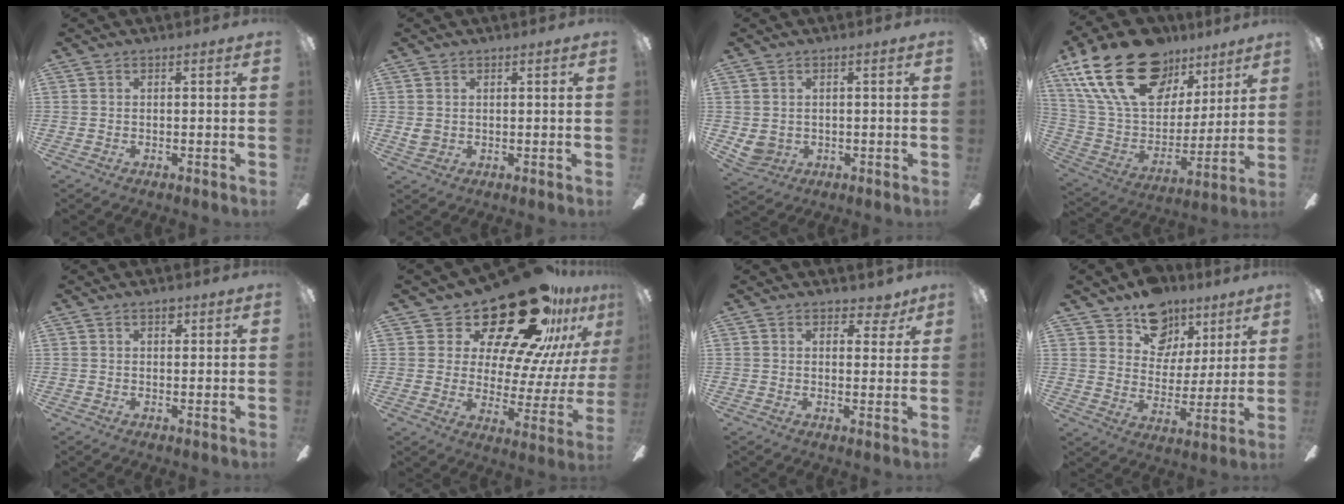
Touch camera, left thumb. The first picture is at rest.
{"total": 2.3, "force": [1.0, 1.9, 0.6], "torque": [-0.004, 0.001, 0.017]}
{"total": 3.5, "force": [0.8, 3.3, 0.9], "torque": [-0.029, 0.000, 0.016]}
{"total": 27.1, "force": [15.5, 16.0, 15.5], "torque": [-0.291, -0.079, 0.290]}
{"total": 1.7, "force": [1.2, 1.0, 0.7], "torque": [0.002, -0.003, 0.017]}
{"total": 26.7, "force": [19.8, 10.2, 14.7], "torque": [-0.224, -0.139, 0.334]}
{"total": 4.2, "force": [2.9, 2.6, 1.5], "torque": [-0.005, -0.013, 0.049]}
{"total": 13.6, "force": [9.5, 9.0, 3.9], "torque": [-0.062, -0.064, 0.182]}